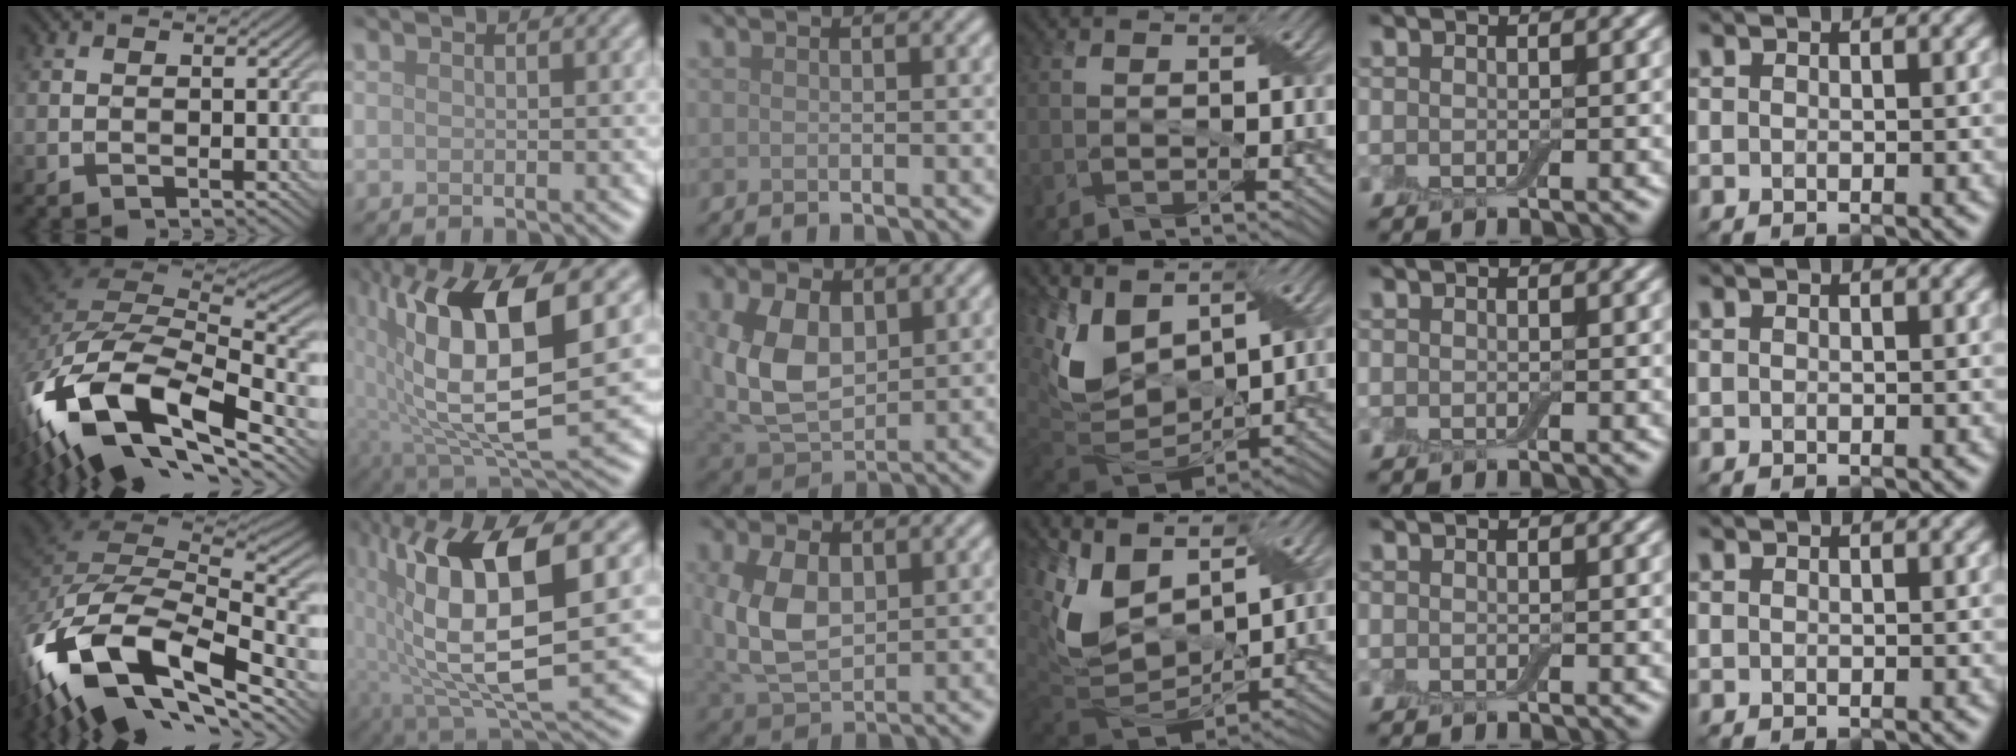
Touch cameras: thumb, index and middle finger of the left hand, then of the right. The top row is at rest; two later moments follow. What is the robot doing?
{"motion": "wrap", "object": "adhesive wrap"}